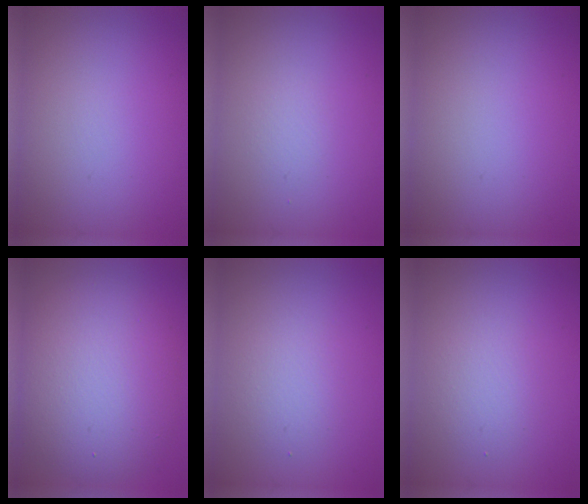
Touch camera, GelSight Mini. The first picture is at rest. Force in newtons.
{"total": 0.7, "press": 0.7, "slide": 0.0}
{"total": 0.0}
{"total": 8.5, "press": 8.5, "slide": 0.3}
{"total": 1.9, "press": 1.9, "slide": 0.2}
{"total": 2.1, "press": 2.1, "slide": 0.1}